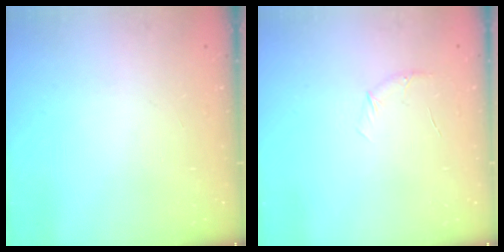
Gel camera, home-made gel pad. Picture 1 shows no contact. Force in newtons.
{"total": 5.2, "press": 5.0, "slide": 1.5}